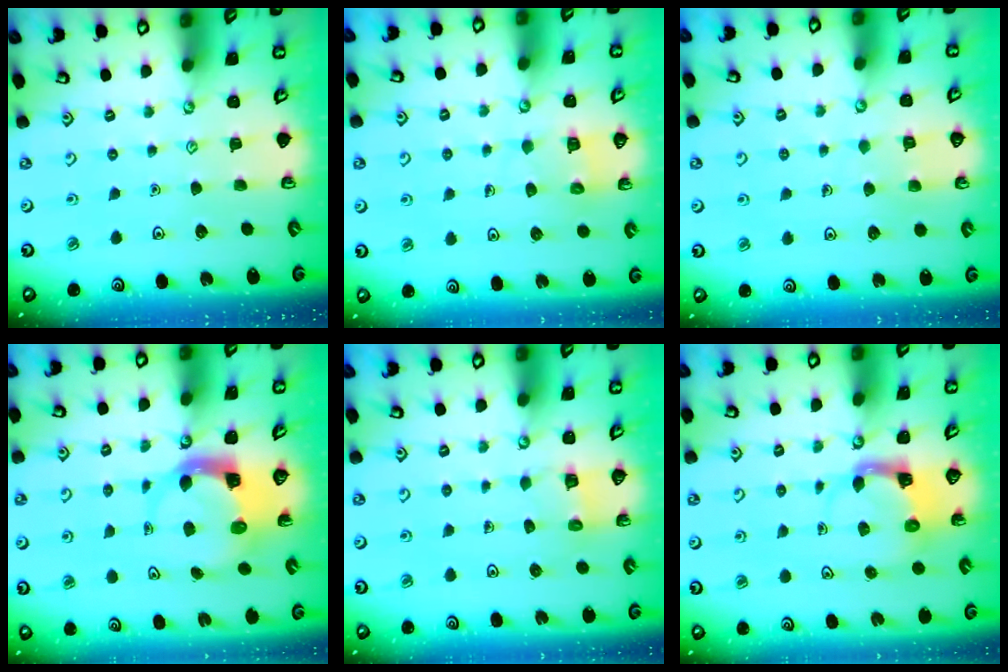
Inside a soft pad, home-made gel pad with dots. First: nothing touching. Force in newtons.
{"total": 5.9, "press": 5.9, "slide": 0.6}
{"total": 4.0, "press": 3.9, "slide": 0.3}
{"total": 3.9, "press": 3.9, "slide": 0.6}
{"total": 3.0, "press": 3.0, "slide": 0.1}
{"total": 3.7, "press": 3.6, "slide": 0.6}